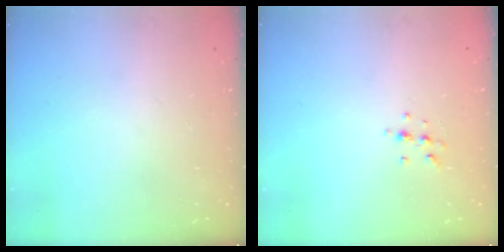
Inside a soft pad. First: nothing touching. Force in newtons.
{"total": 5.3, "press": 5.1, "slide": 1.5}